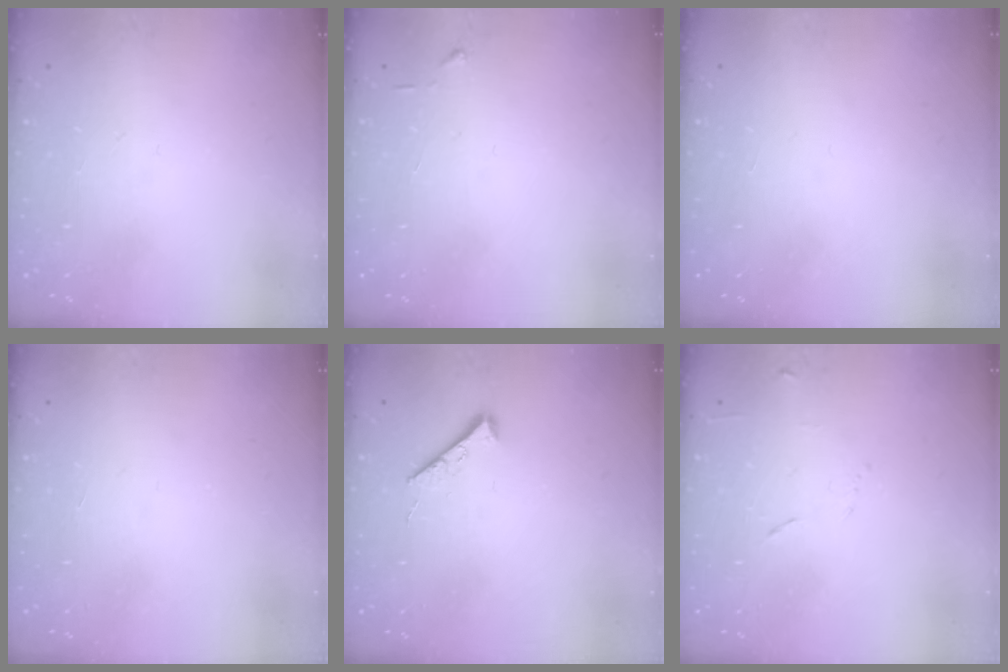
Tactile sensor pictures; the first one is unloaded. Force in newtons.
{"total": 3.0, "press": 2.9, "slide": 0.4}
{"total": 1.6, "press": 1.6, "slide": 0.1}
{"total": 1.5, "press": 1.5, "slide": 0.1}
{"total": 5.4, "press": 5.4, "slide": 0.8}
{"total": 6.4, "press": 6.3, "slide": 0.7}